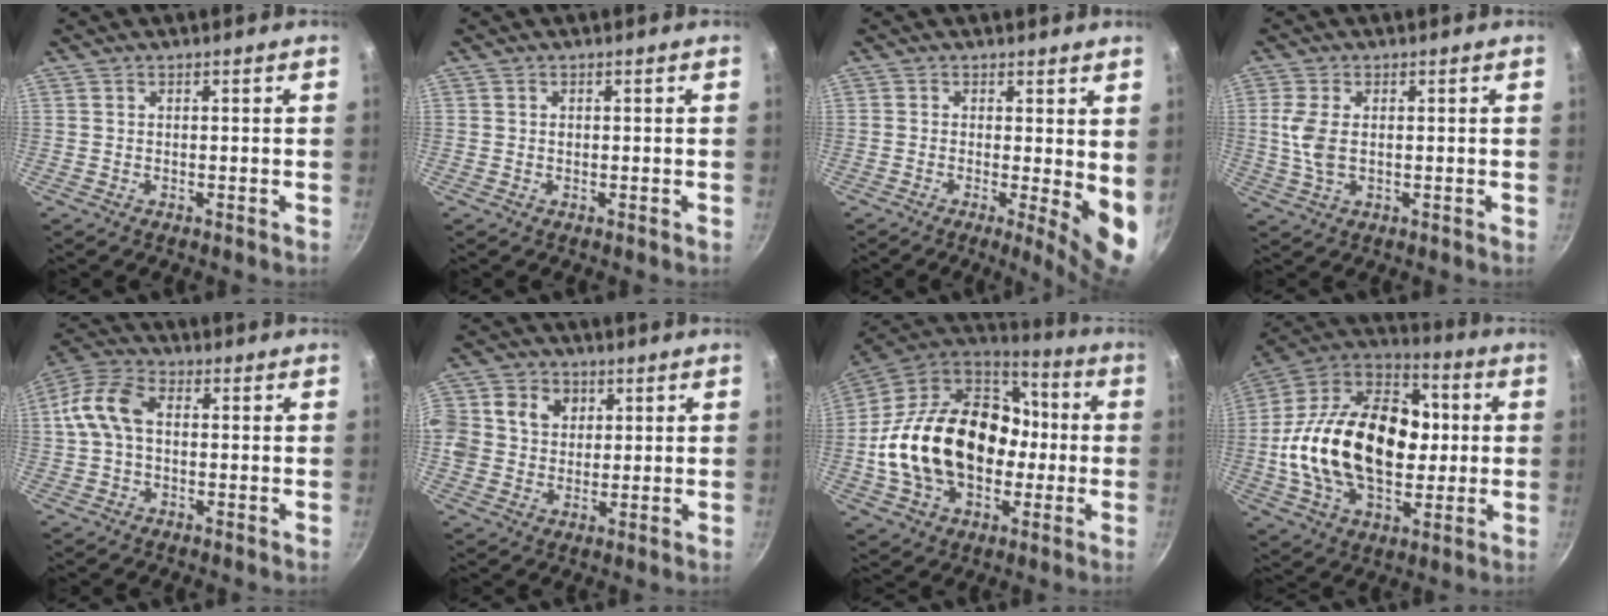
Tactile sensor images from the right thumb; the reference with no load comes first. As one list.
[{"total": 0.5, "force": [0.1, 0.5, 0.2], "torque": [-0.001, 0.001, 0.001]}, {"total": 7.4, "force": [-0.2, 2.2, 7.1], "torque": [-0.090, -0.016, -0.001]}, {"total": 5.6, "force": [0.3, 3.0, 4.7], "torque": [-0.103, 0.000, 0.006]}, {"total": 9.6, "force": [0.6, 6.4, 7.1], "torque": [-0.138, 0.027, -0.003]}, {"total": 13.2, "force": [3.1, 11.6, 5.4], "torque": [-0.119, 0.022, 0.046]}, {"total": 27.9, "force": [-1.7, 19.7, 19.7], "torque": [-0.328, 0.052, -0.020]}, {"total": 29.7, "force": [0.4, 19.4, 22.5], "torque": [-0.375, 0.034, -0.004]}]